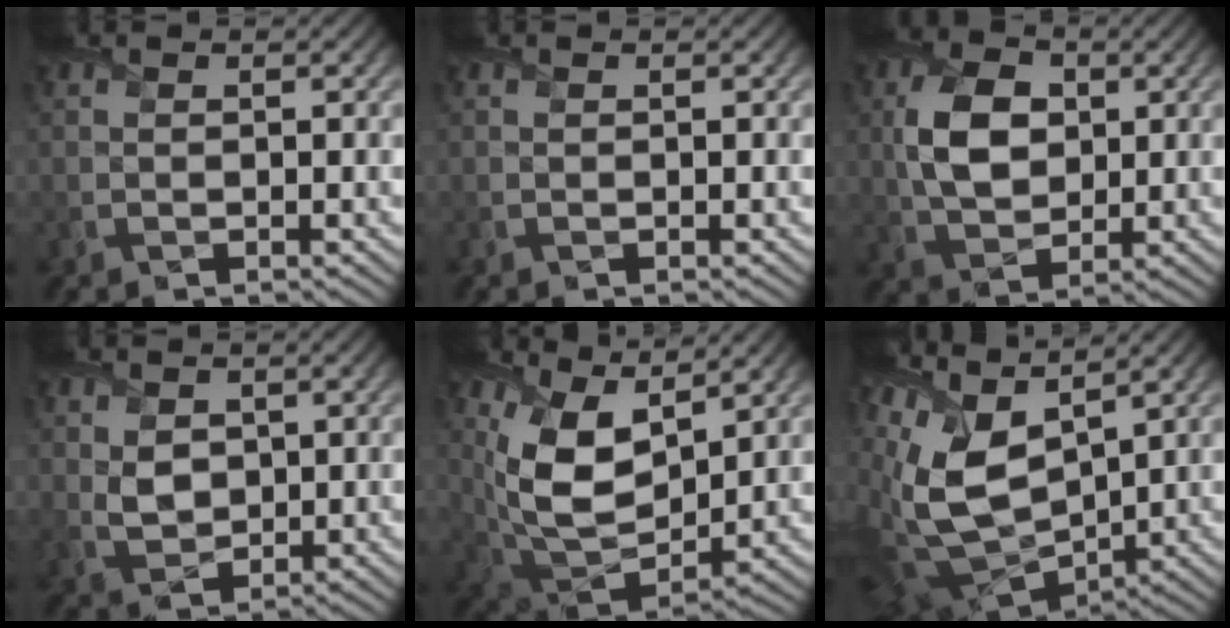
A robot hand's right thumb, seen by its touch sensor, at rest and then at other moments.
{"total": 0.0}
{"total": 7.9, "force": [1.3, 5.4, 5.6], "torque": [-0.123, 0.005, 0.024]}
{"total": 3.9, "force": [1.3, 2.9, 2.2], "torque": [-0.060, -0.004, 0.028]}
{"total": 12.0, "force": [5.2, 6.5, 8.6], "torque": [-0.201, -0.011, 0.104]}
{"total": 14.9, "force": [3.7, 8.3, 11.8], "torque": [-0.296, -0.005, 0.079]}